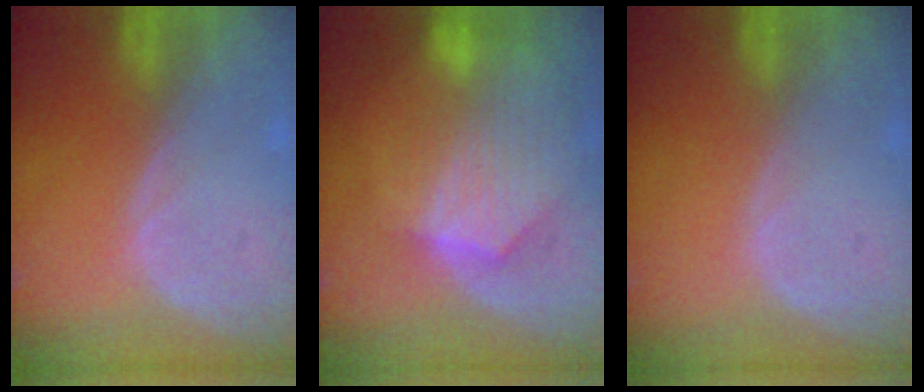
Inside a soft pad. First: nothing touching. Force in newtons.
{"total": 9.8, "press": 8.7, "slide": 4.5}
{"total": 0.0}